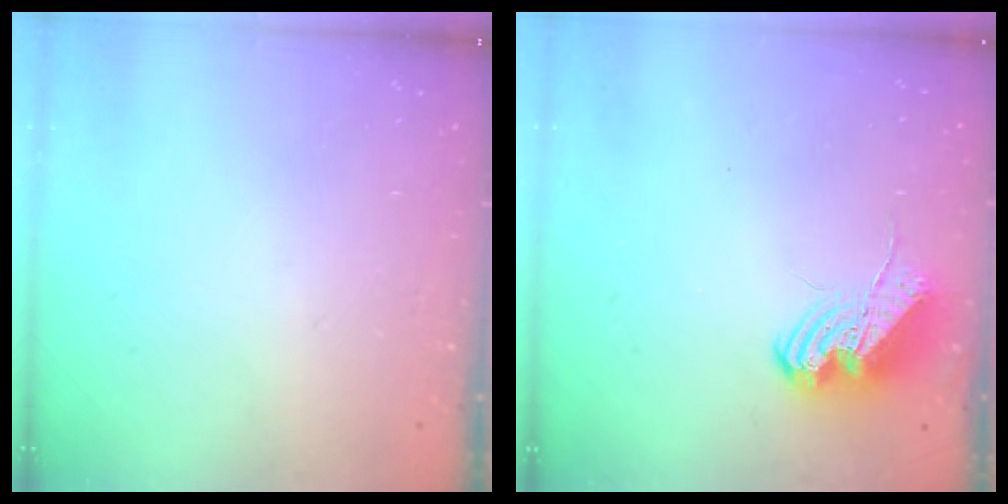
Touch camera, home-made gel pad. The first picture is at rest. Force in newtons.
{"total": 9.1, "press": 9.0, "slide": 1.2}